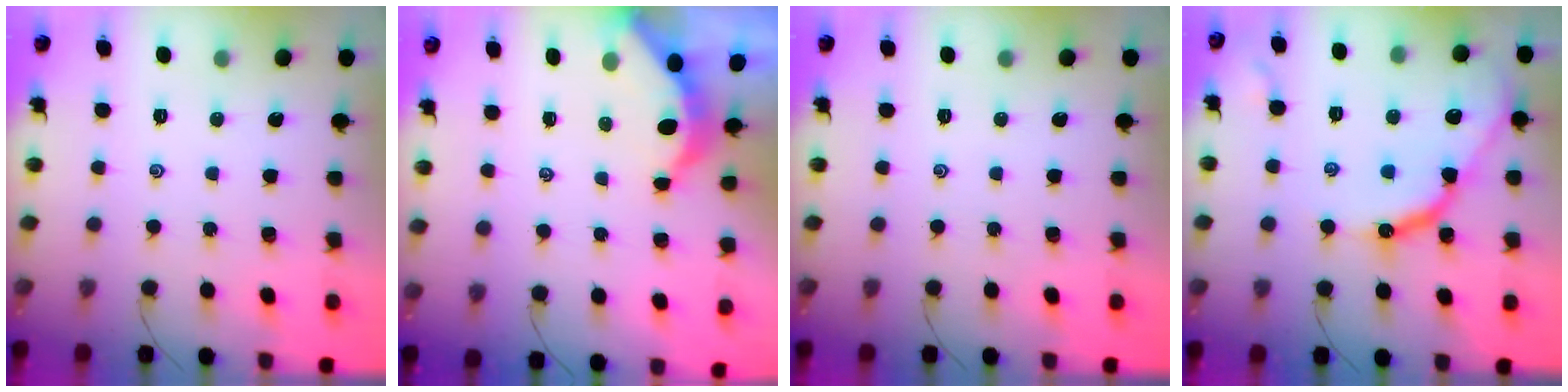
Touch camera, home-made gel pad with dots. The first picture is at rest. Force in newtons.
{"total": 3.8, "press": 3.8, "slide": 0.4}
{"total": 0.0}
{"total": 13.8, "press": 13.8, "slide": 1.3}